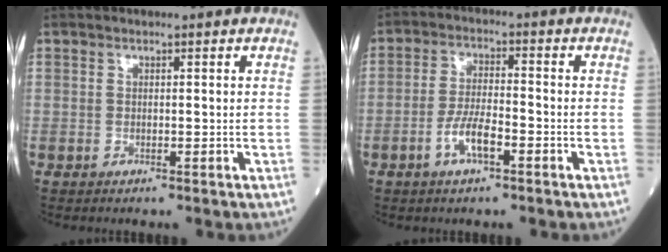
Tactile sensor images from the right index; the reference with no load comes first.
{"total": 5.4, "force": [-2.6, 1.4, 4.5], "torque": [-0.085, 0.003, -0.050]}